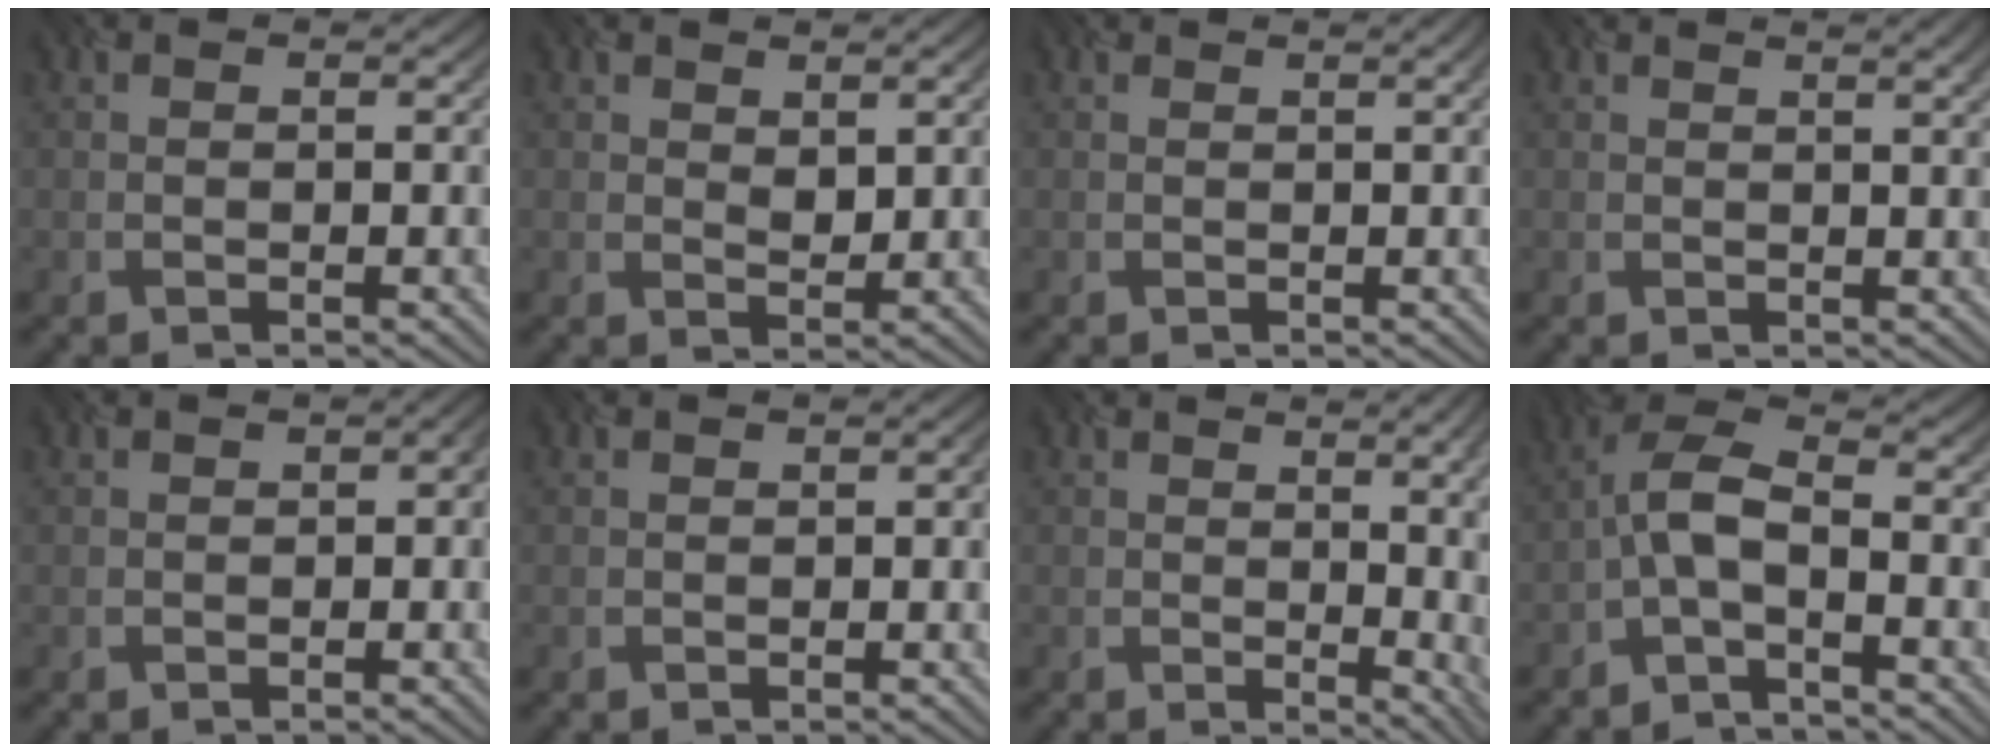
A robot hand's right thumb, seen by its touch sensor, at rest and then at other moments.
{"total": 1.8, "force": [0.9, 1.1, 1.1], "torque": [-0.026, 0.004, 0.029]}
{"total": 1.7, "force": [0.7, 0.6, 1.4], "torque": [-0.005, 0.008, 0.000]}
{"total": 3.7, "force": [1.7, 1.1, 3.0], "torque": [-0.027, 0.019, 0.010]}
{"total": 1.5, "force": [-0.6, 0.8, 1.1], "torque": [-0.011, 0.002, 0.006]}
{"total": 0.9, "force": [-0.4, 0.4, 0.7], "torque": [-0.006, 0.002, 0.002]}
{"total": 11.8, "force": [0.3, 4.7, 10.8], "torque": [-0.087, 0.030, 0.011]}
{"total": 5.8, "force": [-2.9, 2.2, 4.5], "torque": [-0.090, 0.018, -0.062]}